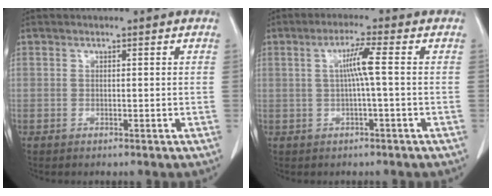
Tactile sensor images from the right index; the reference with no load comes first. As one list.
[{"total": 4.2, "force": [0.3, -0.7, 4.1], "torque": [-0.077, 0.008, 0.005]}]